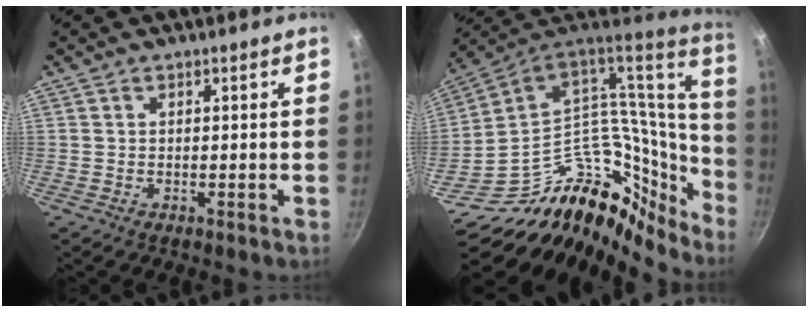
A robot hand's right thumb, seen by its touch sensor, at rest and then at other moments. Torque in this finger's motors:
{"motor_torque": [0.32, 0.02, -0.53, -0.86, -0.16]}